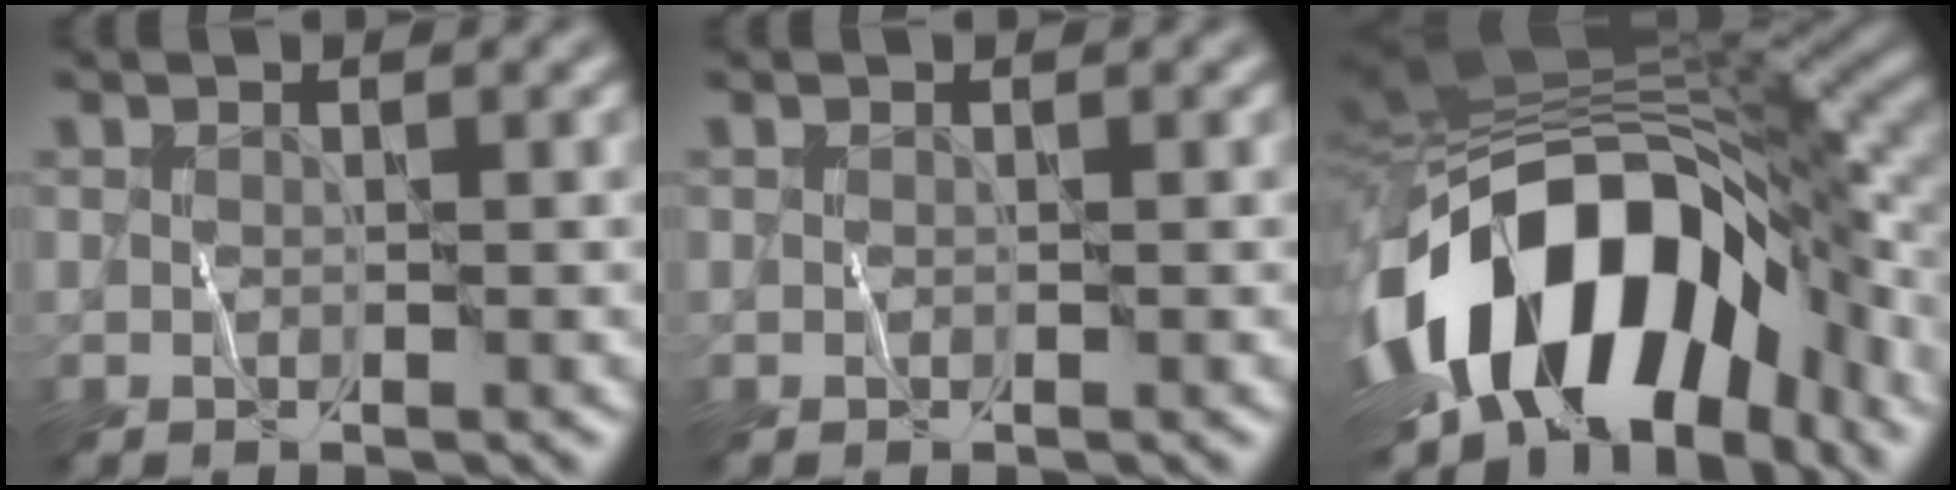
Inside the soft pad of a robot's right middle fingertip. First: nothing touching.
{"total": 0.0}
{"total": 16.3, "force": [-5.2, 9.6, 12.2], "torque": [-0.211, -0.004, -0.089]}